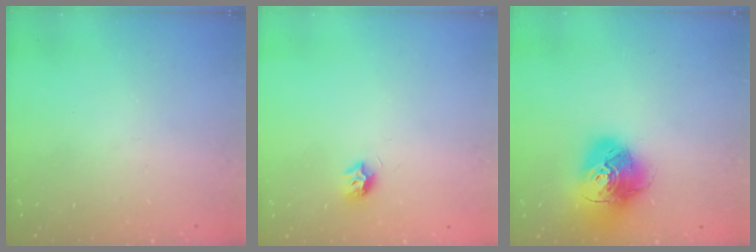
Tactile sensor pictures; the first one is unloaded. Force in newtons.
{"total": 7.4, "press": 7.4, "slide": 0.6}
{"total": 17.5, "press": 17.4, "slide": 2.0}